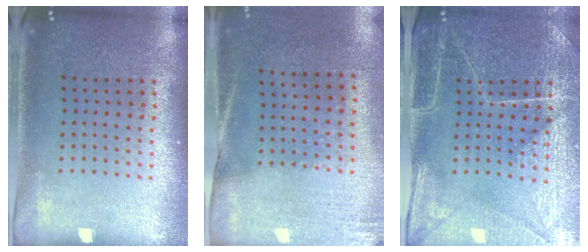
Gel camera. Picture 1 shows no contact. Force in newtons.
{"total": 2.7, "press": 2.3, "slide": 1.4}
{"total": 4.5, "press": 4.2, "slide": 1.6}